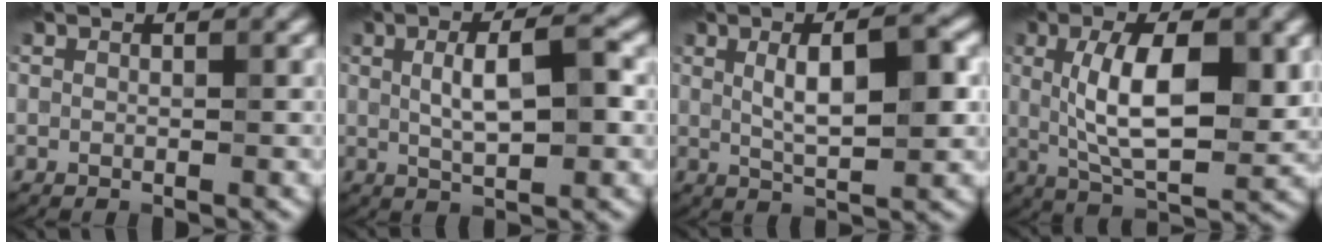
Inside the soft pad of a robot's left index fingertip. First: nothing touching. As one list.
[{"total": 4.9, "force": [0.9, 1.2, 4.7], "torque": [-0.083, 0.007, 0.012]}, {"total": 5.6, "force": [1.1, 1.5, 5.3], "torque": [-0.085, 0.006, 0.017]}, {"total": 8.6, "force": [1.3, 3.2, 7.9], "torque": [-0.133, -0.002, 0.023]}]